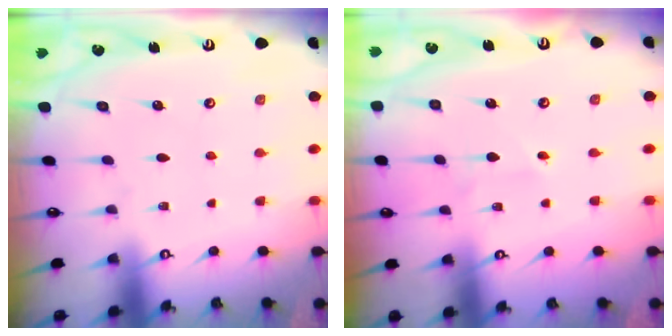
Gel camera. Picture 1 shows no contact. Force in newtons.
{"total": 1.6, "press": 1.6, "slide": 0.1}